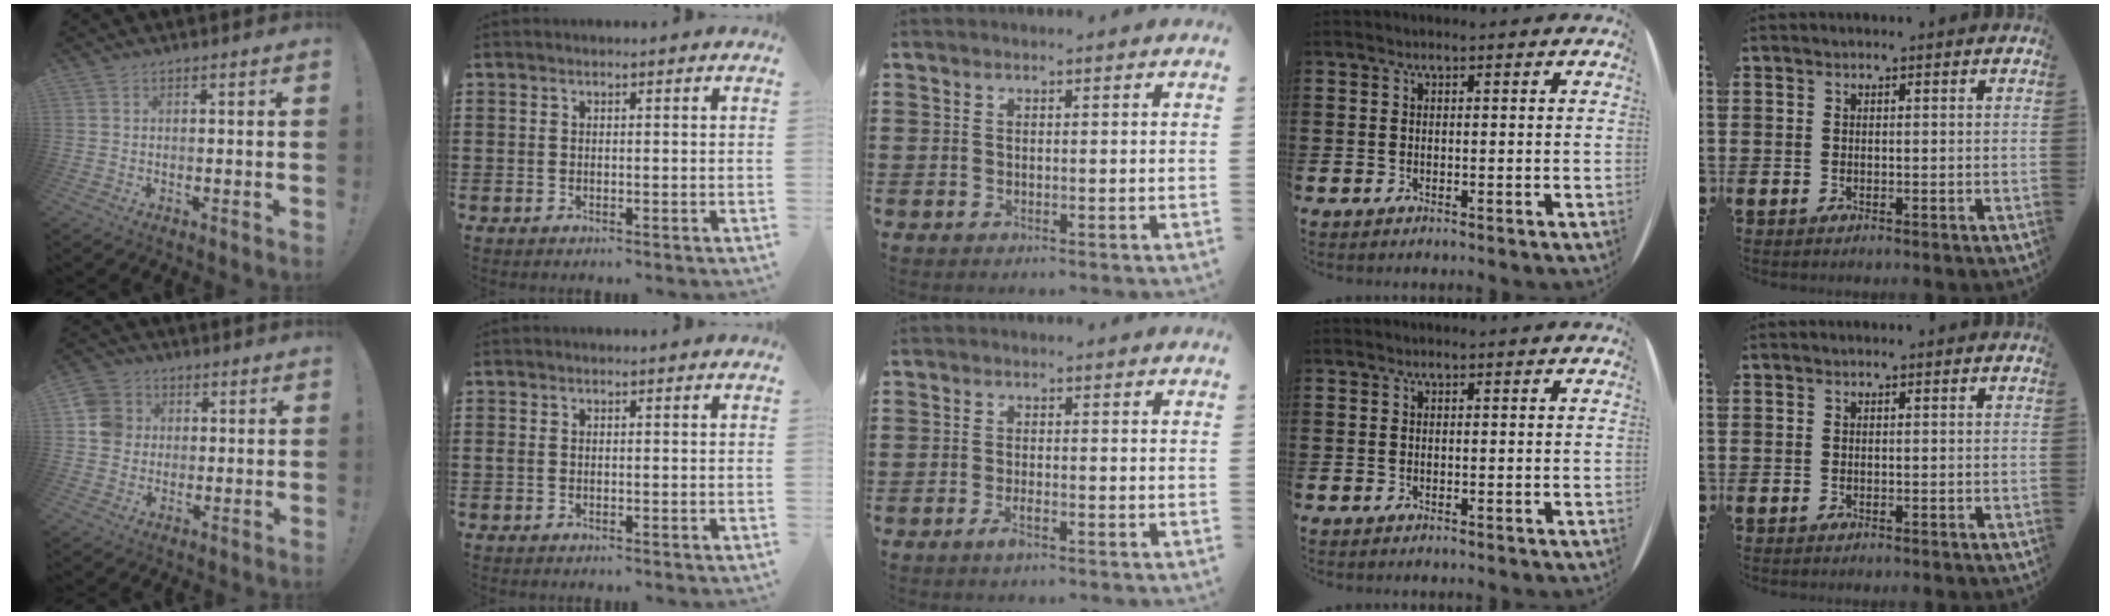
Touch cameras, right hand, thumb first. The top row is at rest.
{"thumb": {"total": 7.7, "force": [0.9, 7.2, 2.6], "torque": [-0.043, 0.009, 0.021]}, "index": {"total": 0.6, "force": [0.0, 0.4, 0.4], "torque": [-0.010, 0.001, -0.001]}, "middle": {"total": 2.1, "force": [-1.2, 0.6, 1.6], "torque": [-0.036, -0.002, -0.025]}}